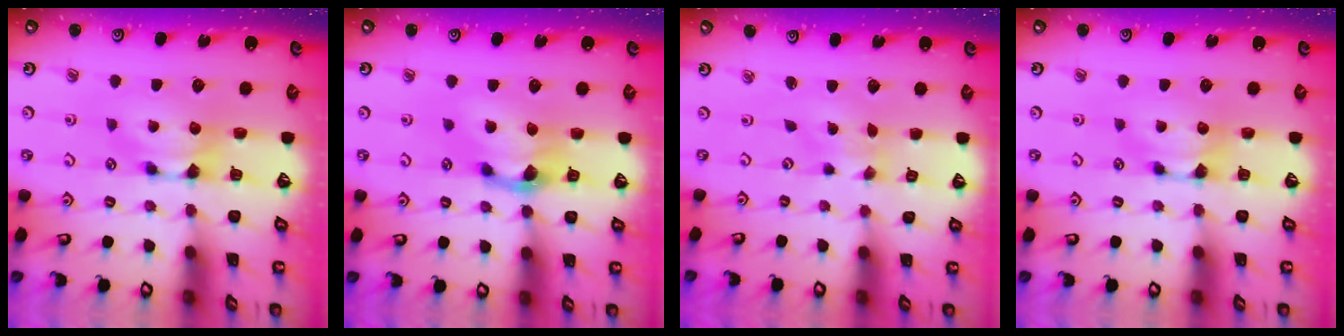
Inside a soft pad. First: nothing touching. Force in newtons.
{"total": 2.1, "press": 1.3, "slide": 1.7}
{"total": 3.5, "press": 3.4, "slide": 0.9}
{"total": 0.0}